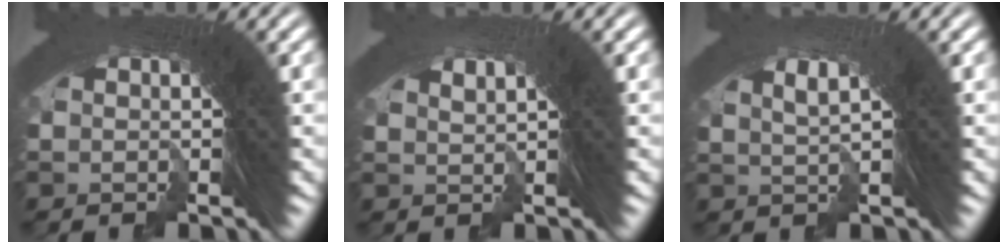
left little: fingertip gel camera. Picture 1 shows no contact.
{"total": 0.7, "force": [-0.3, 0.5, 0.5], "torque": [-0.032, -0.013, 0.001]}
{"total": 4.9, "force": [1.4, 2.9, 3.7], "torque": [-0.085, 0.007, 0.014]}